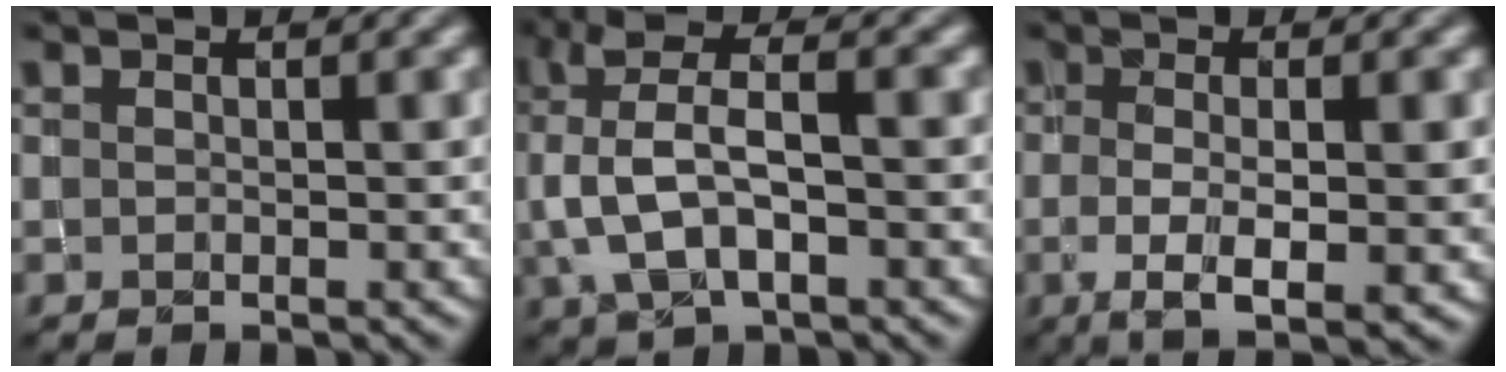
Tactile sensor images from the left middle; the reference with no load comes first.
{"total": 5.5, "force": [0.5, 2.7, 4.8], "torque": [-0.094, 0.012, 0.005]}
{"total": 4.8, "force": [-1.0, 1.4, 4.5], "torque": [-0.080, -0.012, -0.013]}